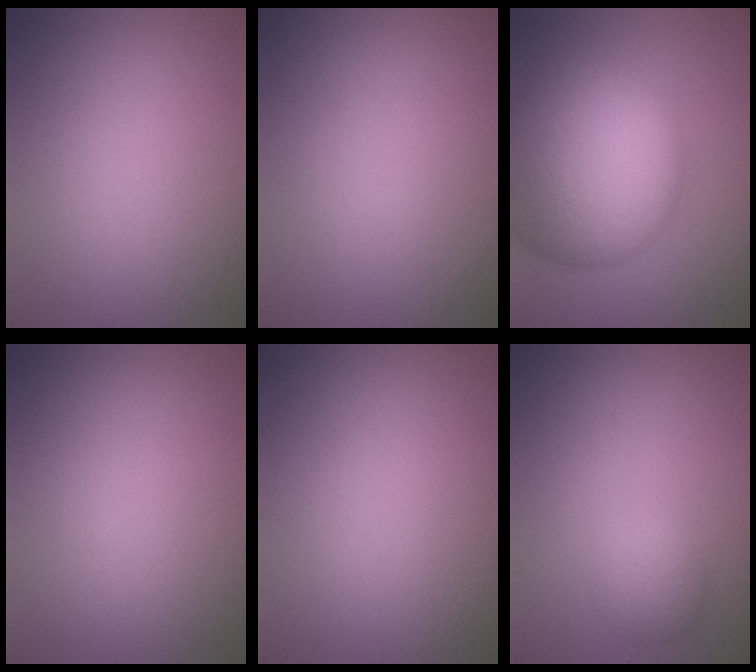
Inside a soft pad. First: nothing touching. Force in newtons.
{"total": 0.0}
{"total": 14.7, "press": 14.7, "slide": 0.9}
{"total": 0.0}
{"total": 0.0}
{"total": 2.0, "press": 2.0, "slide": 0.1}